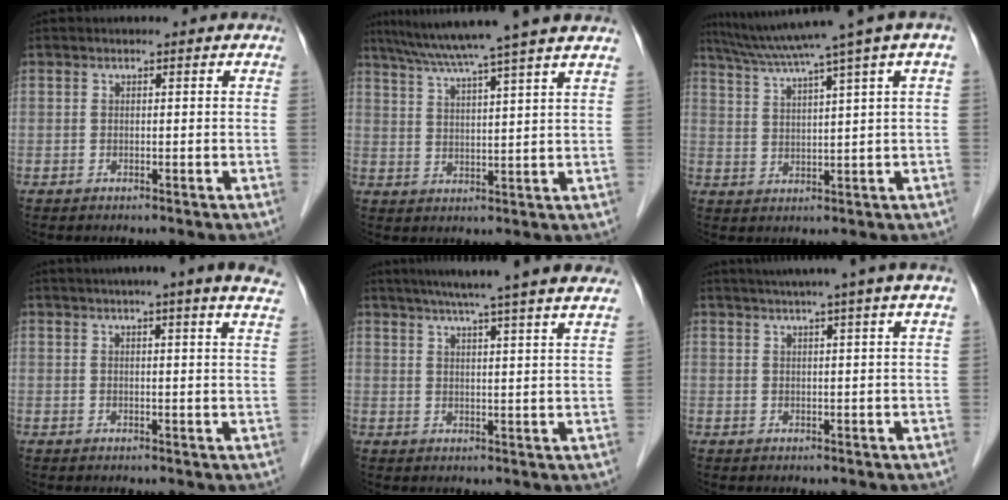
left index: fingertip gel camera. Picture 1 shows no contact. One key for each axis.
{"total": 14.6, "fx": 12.1, "fy": -1.7, "fz": 7.9, "tx": -0.133, "ty": 0.011, "tz": 0.165}
{"total": 12.1, "fx": 8.3, "fy": -1.6, "fz": 8.6, "tx": -0.144, "ty": 0.021, "tz": 0.122}
{"total": 12.9, "fx": 10.6, "fy": -0.3, "fz": 7.3, "tx": -0.099, "ty": 0.003, "tz": 0.112}
{"total": 18.6, "fx": 15.7, "fy": -0.6, "fz": 9.9, "tx": -0.155, "ty": 0.012, "tz": 0.197}
{"total": 8.7, "fx": 6.9, "fy": -1.8, "fz": 5.0, "tx": -0.067, "ty": 0.020, "tz": 0.079}